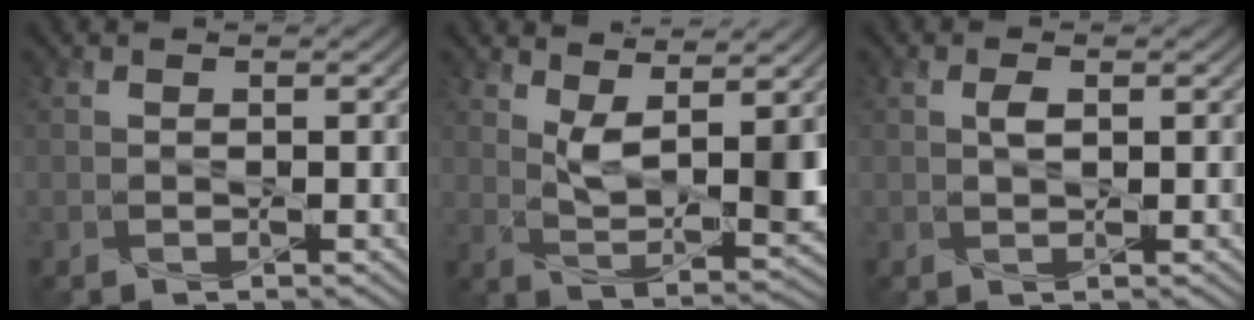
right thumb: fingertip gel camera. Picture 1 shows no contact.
{"total": 6.7, "force": [3.2, 2.3, 5.5], "torque": [-0.106, -0.010, 0.064]}
{"total": 1.4, "force": [0.4, 0.6, 1.2], "torque": [-0.027, 0.000, 0.007]}